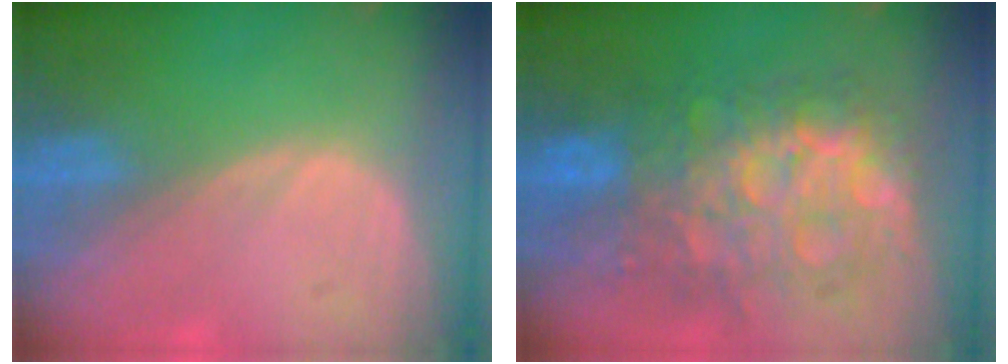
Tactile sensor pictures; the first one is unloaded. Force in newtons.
{"total": 12.4, "press": 12.3, "slide": 1.3}